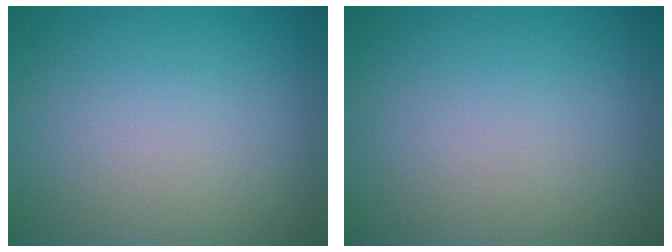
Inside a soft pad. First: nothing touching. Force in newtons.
{"total": 0.0}